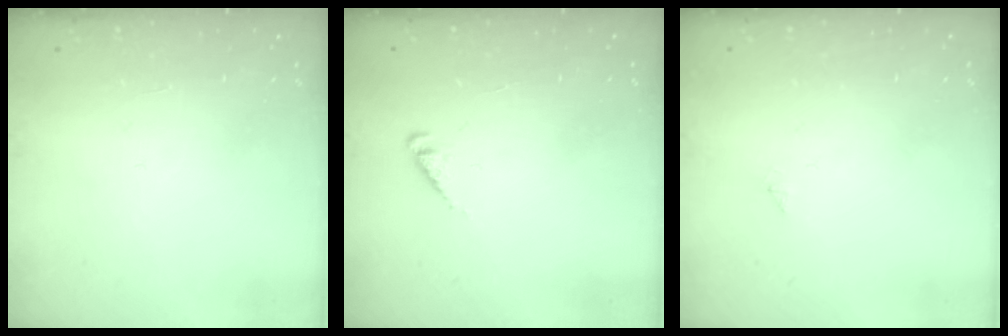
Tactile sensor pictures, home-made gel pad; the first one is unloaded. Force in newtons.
{"total": 2.0, "press": 1.9, "slide": 0.3}
{"total": 0.0}